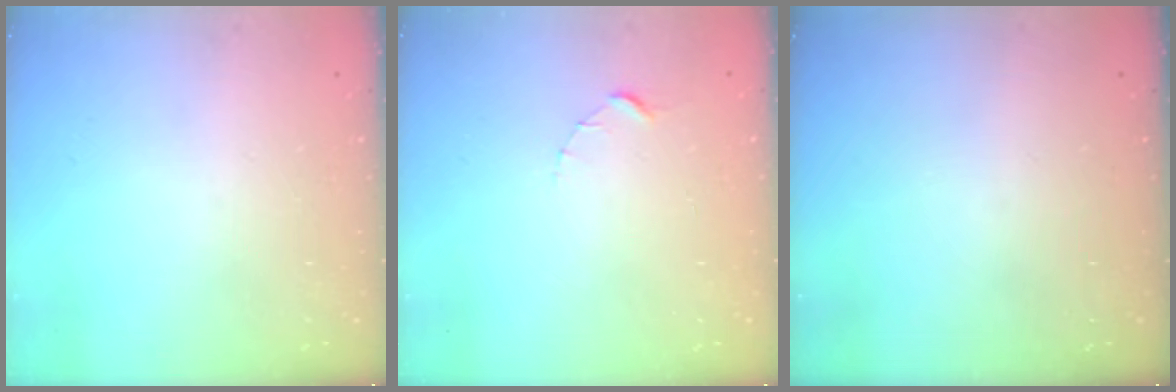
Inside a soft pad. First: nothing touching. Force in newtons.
{"total": 1.5, "press": 1.5, "slide": 0.2}
{"total": 0.0}